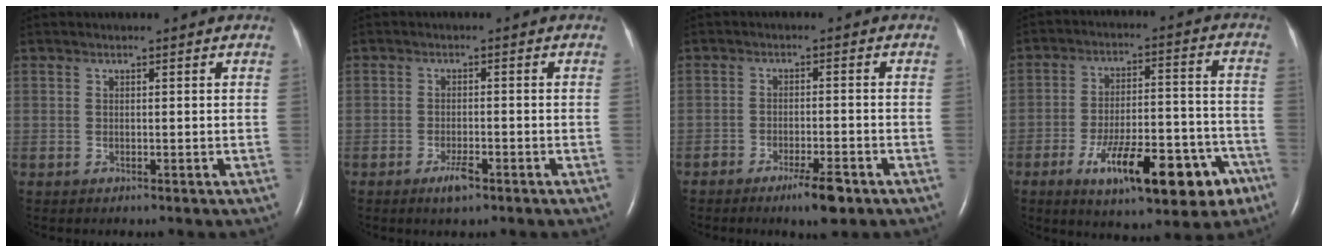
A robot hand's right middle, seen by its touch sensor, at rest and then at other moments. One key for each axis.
{"total": 2.7, "fx": -1.7, "fy": 0.6, "fz": 2.0, "tx": -0.040, "ty": -0.002, "tz": -0.029}
{"total": 4.8, "fx": -3.1, "fy": 0.8, "fz": 3.5, "tx": -0.061, "ty": -0.004, "tz": -0.049}
{"total": 16.6, "fx": -8.7, "fy": 5.1, "fz": 13.1, "tx": -0.173, "ty": 0.017, "tz": -0.121}